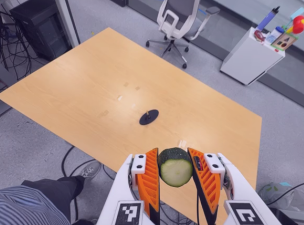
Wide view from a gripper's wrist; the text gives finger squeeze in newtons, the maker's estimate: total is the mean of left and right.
{"total": 10.0, "left": 9.1, "right": 10.8}